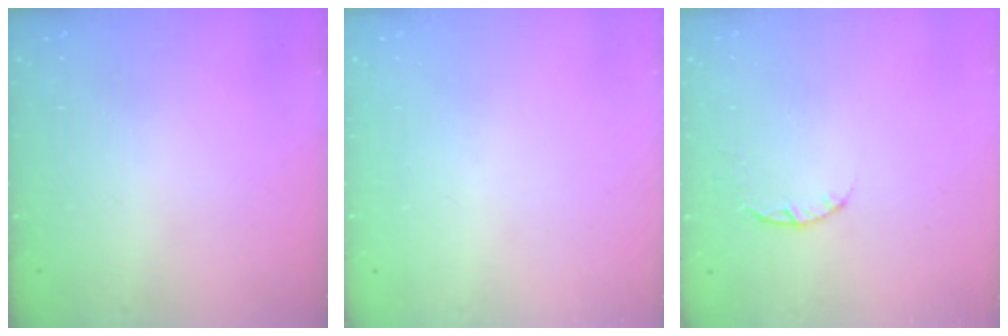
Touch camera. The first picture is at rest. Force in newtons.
{"total": 0.0}
{"total": 2.5, "press": 2.4, "slide": 0.4}